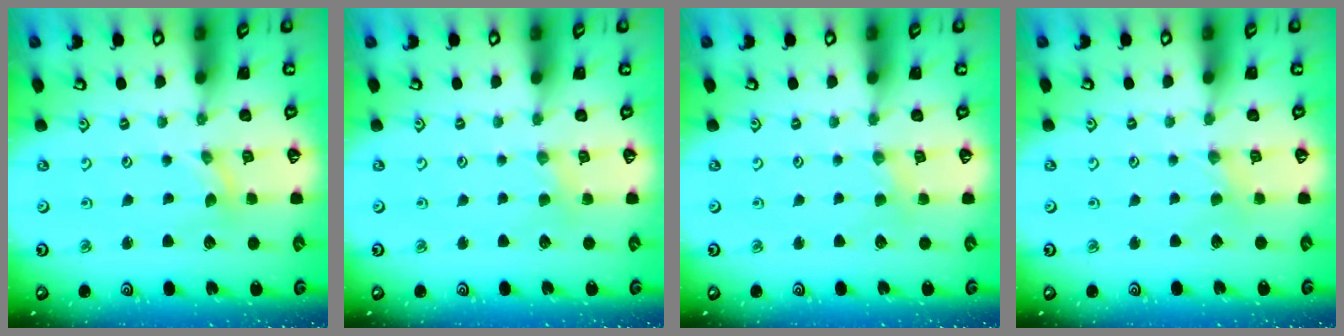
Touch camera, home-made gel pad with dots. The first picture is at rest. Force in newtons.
{"total": 1.8, "press": 1.7, "slide": 0.4}
{"total": 1.8, "press": 1.7, "slide": 0.4}
{"total": 0.7, "press": 0.7, "slide": 0.1}